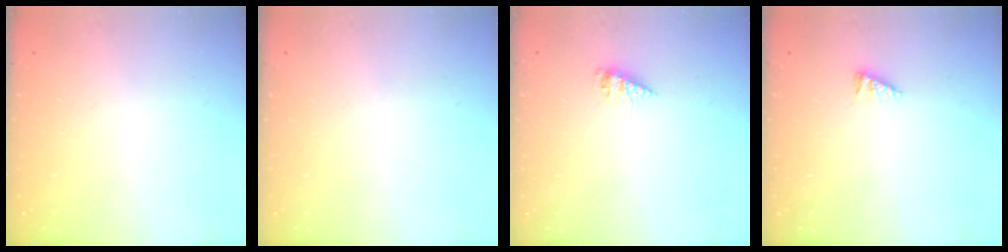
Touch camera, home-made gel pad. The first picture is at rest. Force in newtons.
{"total": 0.0}
{"total": 3.4, "press": 3.4, "slide": 0.3}
{"total": 2.5, "press": 2.5, "slide": 0.4}